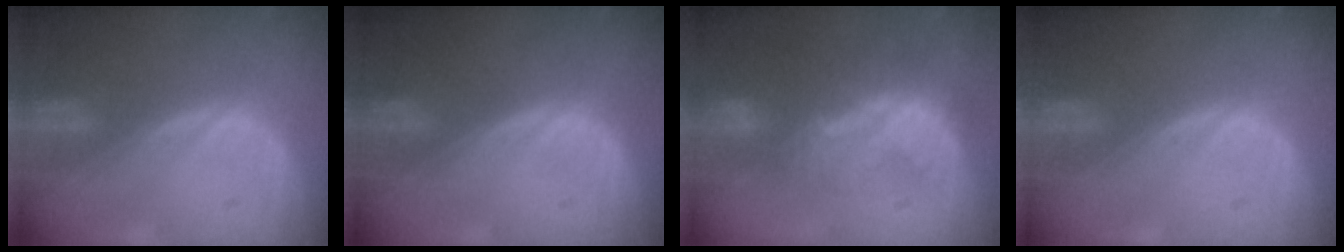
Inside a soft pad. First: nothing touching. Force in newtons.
{"total": 0.0}
{"total": 8.7, "press": 7.6, "slide": 4.2}
{"total": 0.0}